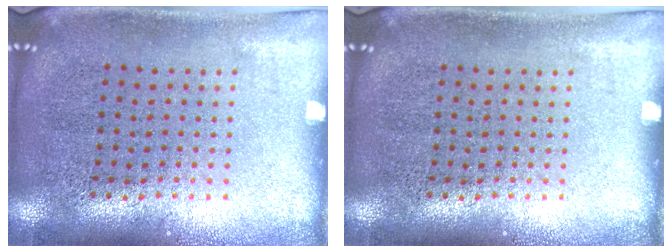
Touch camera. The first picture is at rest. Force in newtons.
{"total": 0.0}